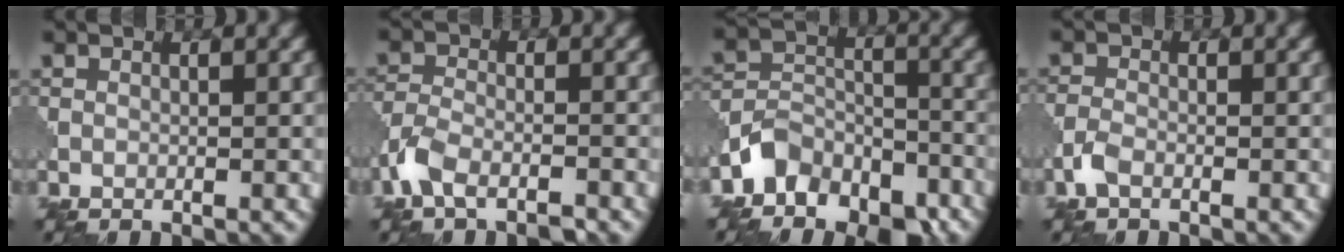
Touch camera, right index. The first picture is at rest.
{"total": 4.2, "force": [-3.0, 1.6, 2.4], "torque": [-0.052, -0.005, -0.073]}
{"total": 6.2, "force": [-4.7, 3.5, 2.0], "torque": [-0.031, -0.005, -0.097]}
{"total": 1.6, "force": [-1.0, 0.7, 1.1], "torque": [-0.027, 0.001, -0.027]}